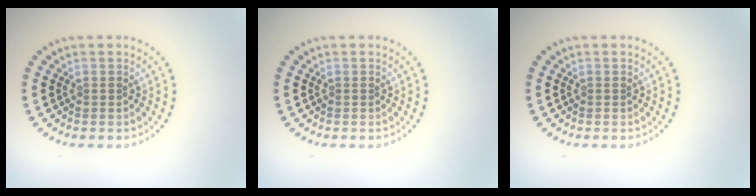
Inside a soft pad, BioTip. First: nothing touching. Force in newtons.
{"total": 0.0}
{"total": 0.0}